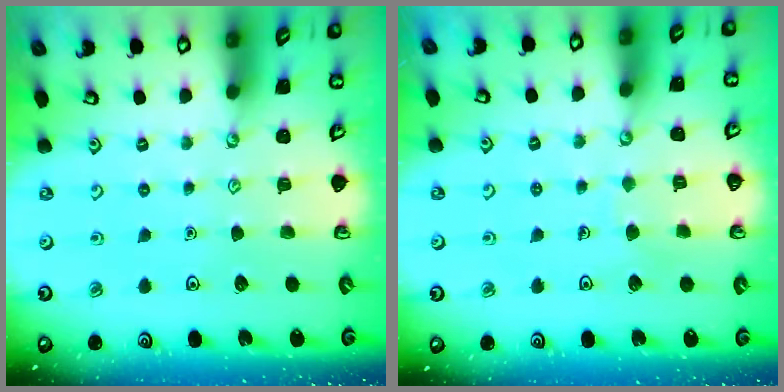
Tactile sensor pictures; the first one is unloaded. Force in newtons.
{"total": 3.5, "press": 3.5, "slide": 0.2}